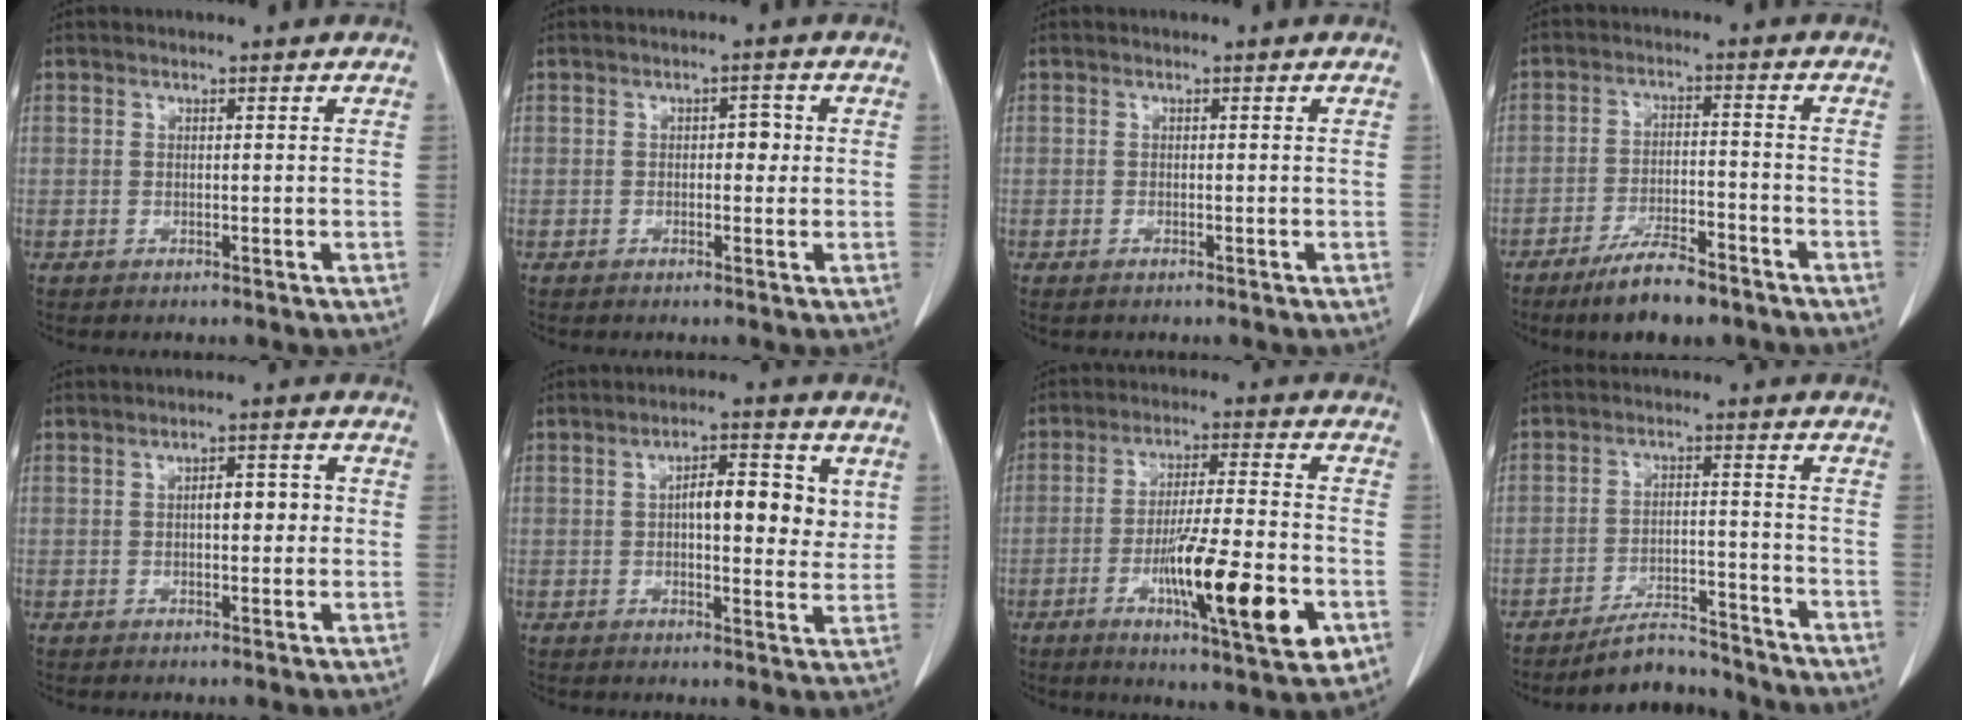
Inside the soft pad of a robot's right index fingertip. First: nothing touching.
{"total": 2.8, "force": [0.1, 1.6, 2.3], "torque": [-0.036, 0.018, 0.004]}
{"total": 1.1, "force": [-0.5, 0.6, 0.7], "torque": [-0.018, -0.001, -0.005]}
{"total": 9.8, "force": [-7.2, 2.4, 6.1], "torque": [-0.107, -0.010, -0.122]}
{"total": 4.6, "force": [0.3, 1.9, 4.2], "torque": [-0.069, 0.015, 0.007]}
{"total": 9.4, "force": [2.1, 3.5, 8.5], "torque": [-0.127, 0.015, 0.032]}
{"total": 17.2, "force": [-5.7, 2.3, 16.1], "torque": [-0.250, -0.012, -0.085]}
{"total": 8.0, "force": [-7.5, 2.1, 1.8], "torque": [-0.030, 0.011, -0.125]}